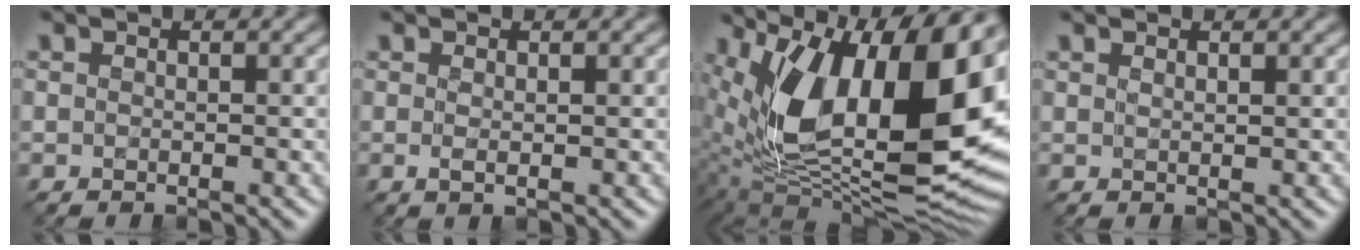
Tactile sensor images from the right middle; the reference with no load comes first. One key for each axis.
{"total": 1.1, "fx": 0.1, "fy": 0.2, "fz": 1.0, "tx": -0.020, "ty": 0.000, "tz": 0.002}
{"total": 17.6, "fx": 3.9, "fy": 8.9, "fz": 14.6, "tx": -0.253, "ty": -0.004, "tz": 0.064}
{"total": 0.8, "fx": 0.7, "fy": 0.1, "fz": 0.5, "tx": -0.008, "ty": 0.002, "tz": 0.011}